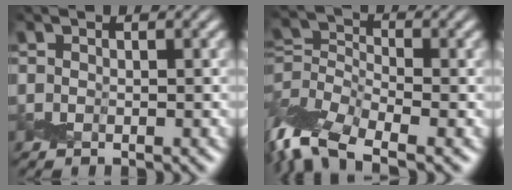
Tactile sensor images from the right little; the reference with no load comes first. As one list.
[{"total": 7.5, "force": [-4.6, 3.2, 4.9], "torque": [-0.104, -0.001, -0.109]}]